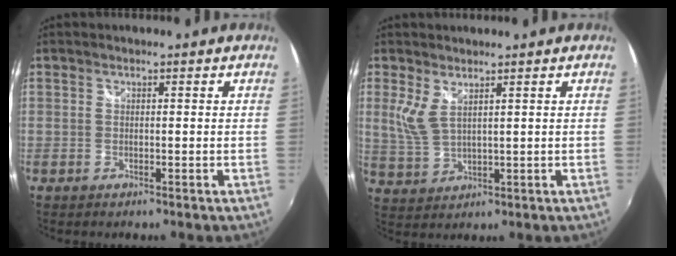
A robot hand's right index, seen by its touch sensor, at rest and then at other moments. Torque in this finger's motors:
{"motor_torque": [0.06, 0.12, 0.28, 0.08]}